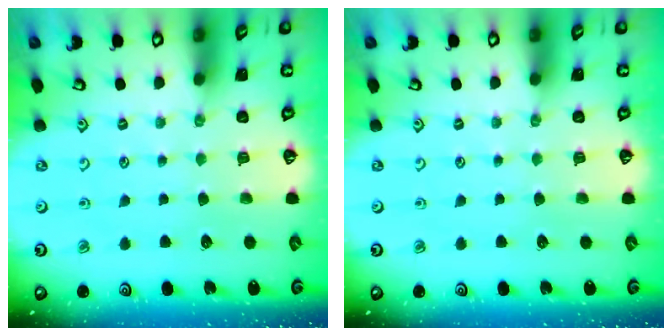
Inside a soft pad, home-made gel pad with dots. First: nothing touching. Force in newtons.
{"total": 0.0}